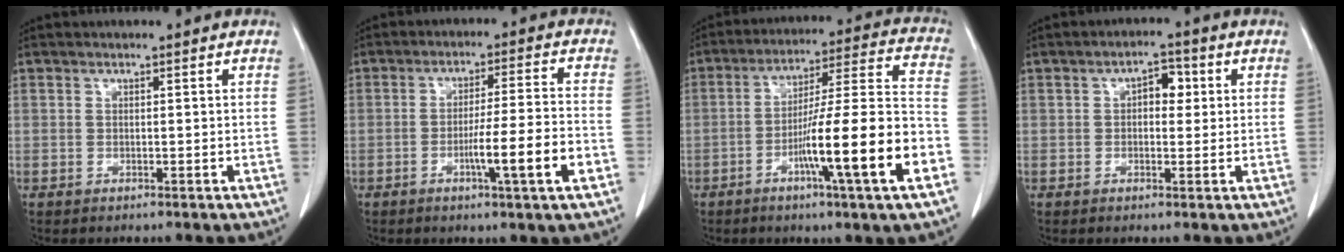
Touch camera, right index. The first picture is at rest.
{"total": 9.1, "force": [-3.3, -0.6, 8.5], "torque": [-0.135, -0.006, -0.053]}
{"total": 17.8, "force": [-6.7, -0.4, 16.5], "torque": [-0.256, 0.001, -0.104]}
{"total": 3.7, "force": [0.7, 2.0, 3.0], "torque": [-0.041, 0.013, 0.008]}